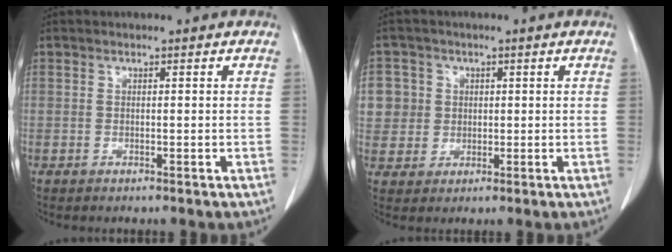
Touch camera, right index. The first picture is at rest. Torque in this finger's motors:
{"motor_torque": [0.32, 0.24, 0.14, 0.04]}